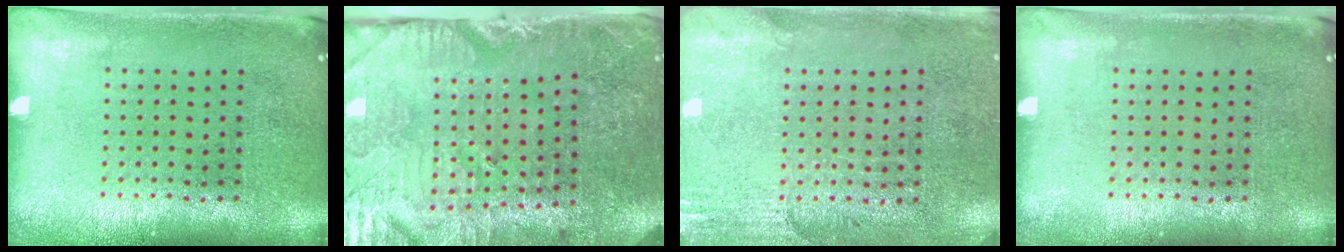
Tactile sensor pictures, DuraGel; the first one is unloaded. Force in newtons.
{"total": 3.9, "press": 3.8, "slide": 0.5}
{"total": 2.8, "press": 2.4, "slide": 1.4}
{"total": 0.0}